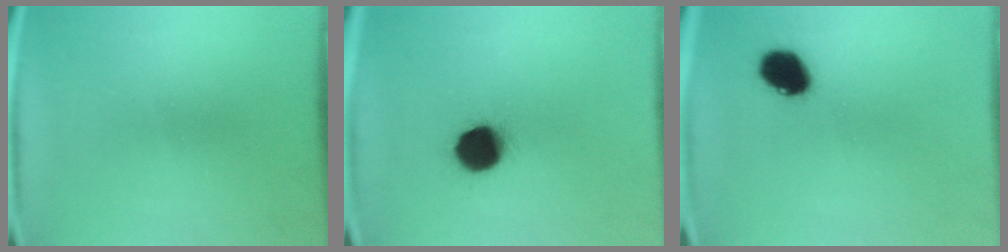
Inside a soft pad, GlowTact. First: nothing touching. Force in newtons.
{"total": 11.5}
{"total": 7.7}